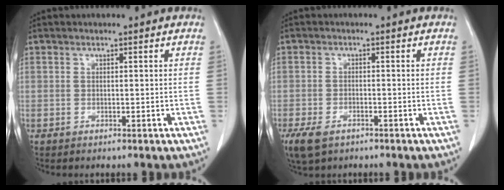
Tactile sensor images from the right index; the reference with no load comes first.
{"total": 4.9, "force": [-3.0, 2.5, 3.0], "torque": [-0.059, -0.008, -0.048]}